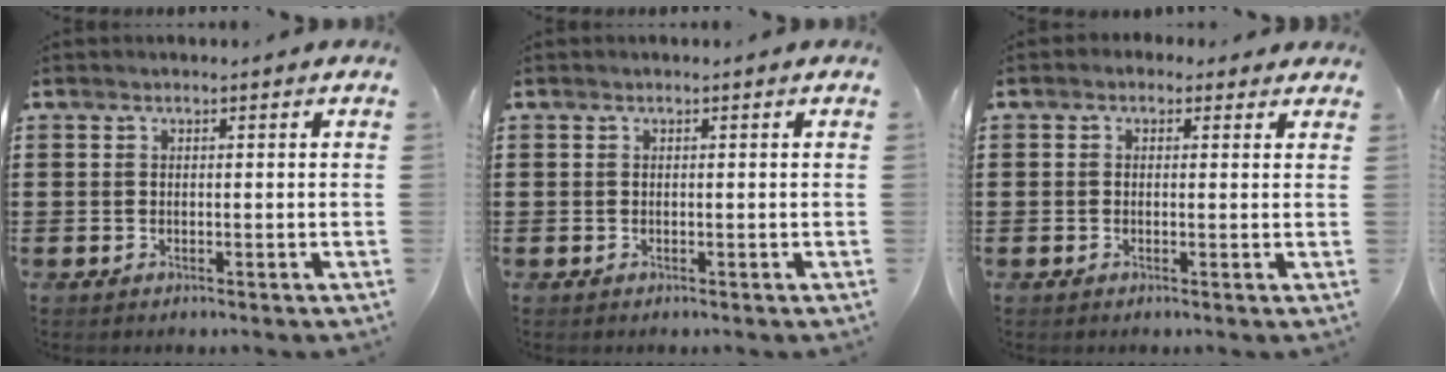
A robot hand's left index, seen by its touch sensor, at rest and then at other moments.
{"total": 0.0}
{"total": 1.1, "force": [0.3, 1.0, 0.4], "torque": [-0.012, 0.007, 0.004]}